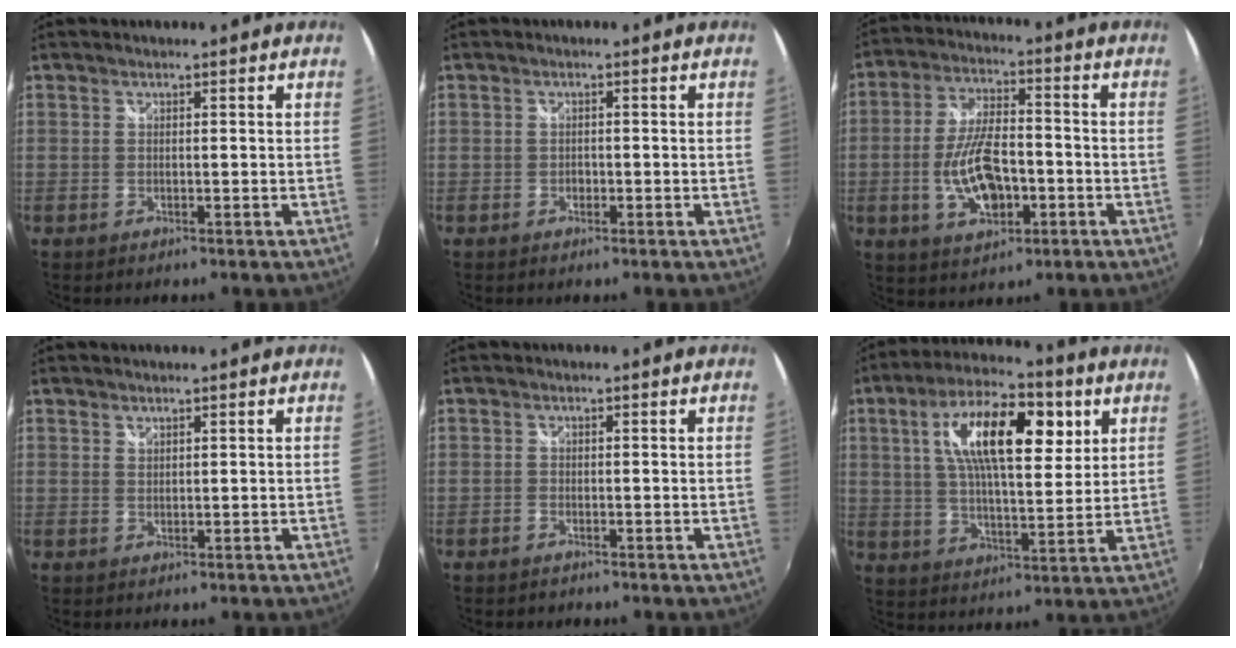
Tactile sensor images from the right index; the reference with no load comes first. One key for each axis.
{"total": 1.1, "fx": -0.5, "fy": 0.9, "fz": 0.3, "tx": -0.005, "ty": -0.001, "tz": -0.008}
{"total": 12.2, "fx": -3.3, "fy": 5.8, "fz": 10.2, "tx": -0.207, "ty": 0.000, "tz": -0.053}
{"total": 0.7, "fx": 0.7, "fy": 0.1, "fz": 0.0, "tx": 0.001, "ty": 0.000, "tz": 0.014}
{"total": 1.1, "fx": -1.0, "fy": 0.6, "fz": 0.0, "tx": -0.004, "ty": -0.002, "tz": -0.018}
{"total": 17.0, "fx": 6.1, "fy": 6.4, "fz": 14.5, "tx": -0.252, "ty": 0.026, "tz": 0.099}